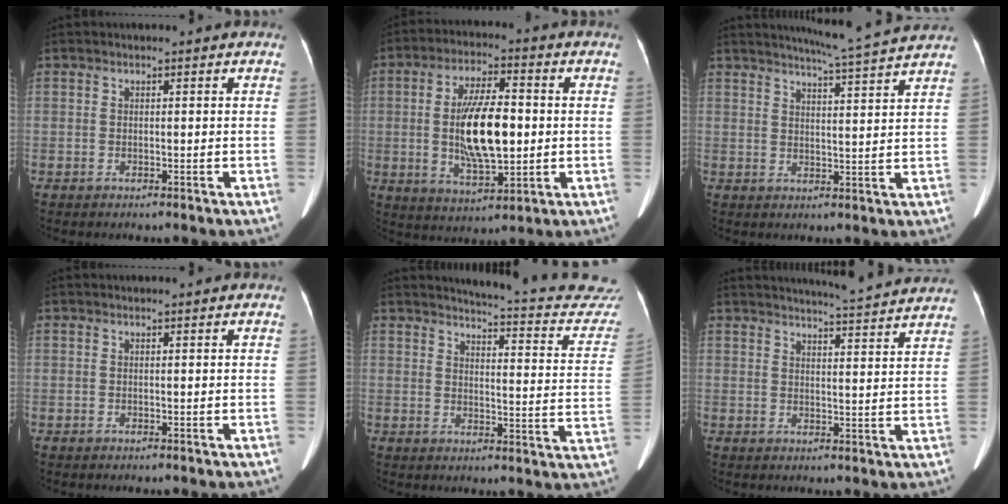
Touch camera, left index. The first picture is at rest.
{"total": 12.4, "force": [-0.3, 3.9, 11.8], "torque": [-0.226, 0.001, -0.002]}
{"total": 10.2, "force": [9.4, -1.5, 3.5], "torque": [-0.065, -0.003, 0.121]}
{"total": 0.0}
{"total": 18.1, "force": [17.3, 2.2, 4.8], "torque": [-0.042, -0.089, 0.171]}
{"total": 12.0, "force": [11.4, -0.9, 3.4], "torque": [-0.058, -0.016, 0.133]}